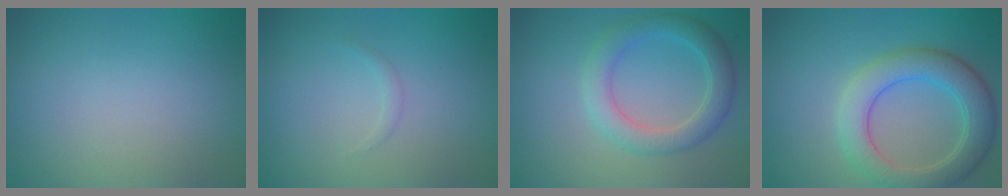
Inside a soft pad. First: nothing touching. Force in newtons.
{"total": 0.5, "press": 0.5, "slide": 0.0}
{"total": 3.9, "press": 3.9, "slide": 0.3}
{"total": 5.7, "press": 5.7, "slide": 0.4}